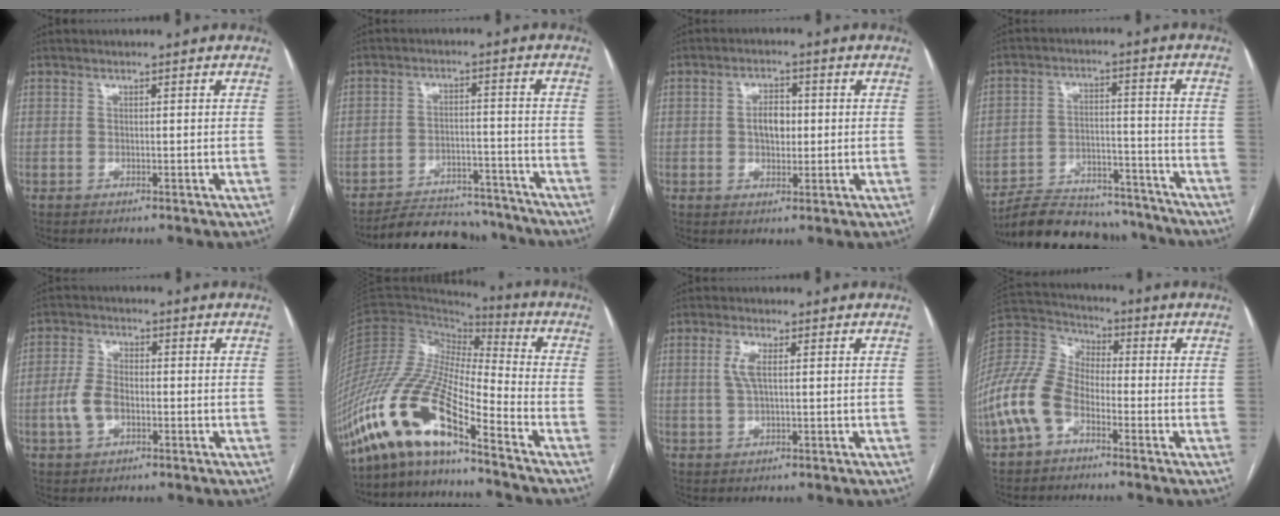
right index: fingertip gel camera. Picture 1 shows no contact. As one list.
[{"total": 13.8, "force": [-12.8, 4.2, 2.9], "torque": [-0.035, 0.015, -0.178]}, {"total": 4.3, "force": [0.1, 2.5, 3.5], "torque": [-0.061, 0.009, 0.005]}, {"total": 17.3, "force": [-15.8, 5.1, 4.7], "torque": [-0.086, 0.014, -0.234]}, {"total": 5.5, "force": [-1.5, 3.2, 4.3], "torque": [-0.101, 0.011, -0.027]}, {"total": 15.8, "force": [-11.5, 1.7, 10.7], "torque": [-0.224, -0.003, -0.219]}, {"total": 3.0, "force": [0.6, 0.8, 2.8], "torque": [-0.064, 0.003, 0.012]}, {"total": 12.0, "force": [-5.1, 6.8, 8.4], "torque": [-0.215, 0.023, -0.108]}]